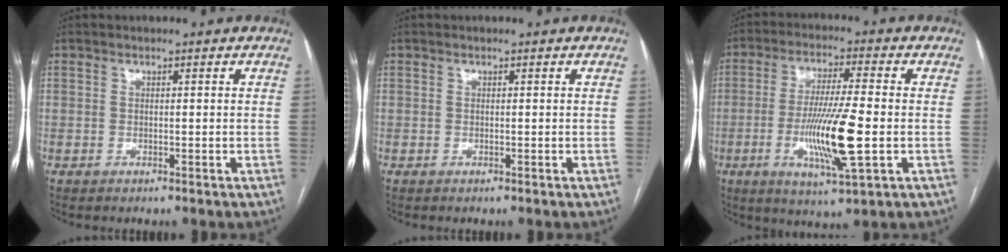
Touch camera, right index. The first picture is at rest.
{"total": 0.0}
{"total": 12.5, "force": [-2.7, 0.7, 12.2], "torque": [-0.231, -0.017, -0.050]}